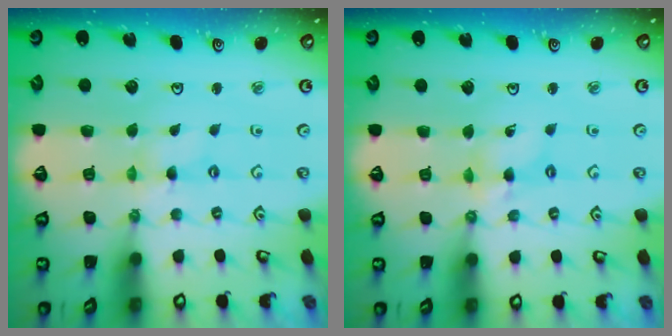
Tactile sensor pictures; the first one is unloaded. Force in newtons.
{"total": 2.3, "press": 2.3, "slide": 0.2}